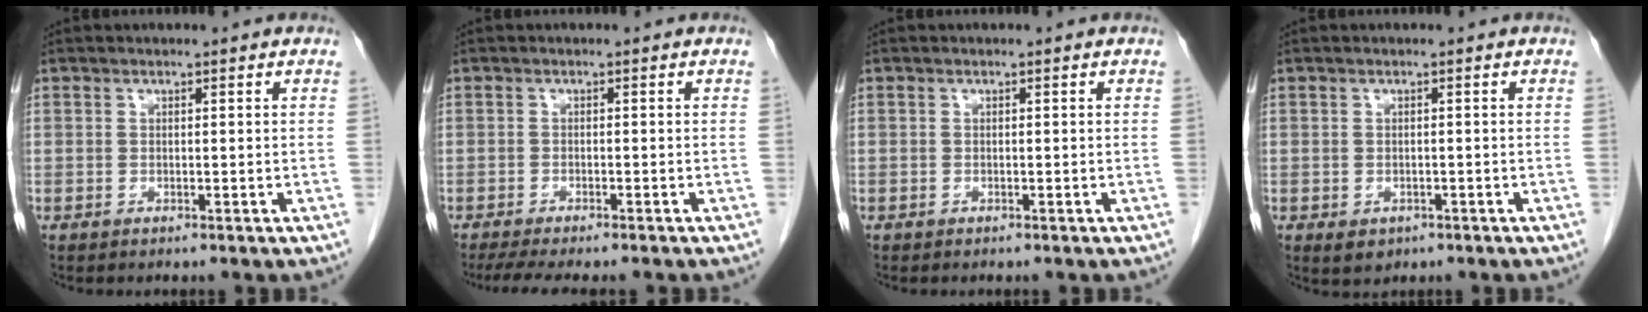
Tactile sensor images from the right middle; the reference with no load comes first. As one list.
[{"total": 7.5, "force": [-6.3, 1.0, 4.0], "torque": [-0.056, -0.010, -0.095]}, {"total": 0.0}, {"total": 2.2, "force": [-1.0, 1.7, 1.0], "torque": [-0.013, 0.001, -0.002]}]